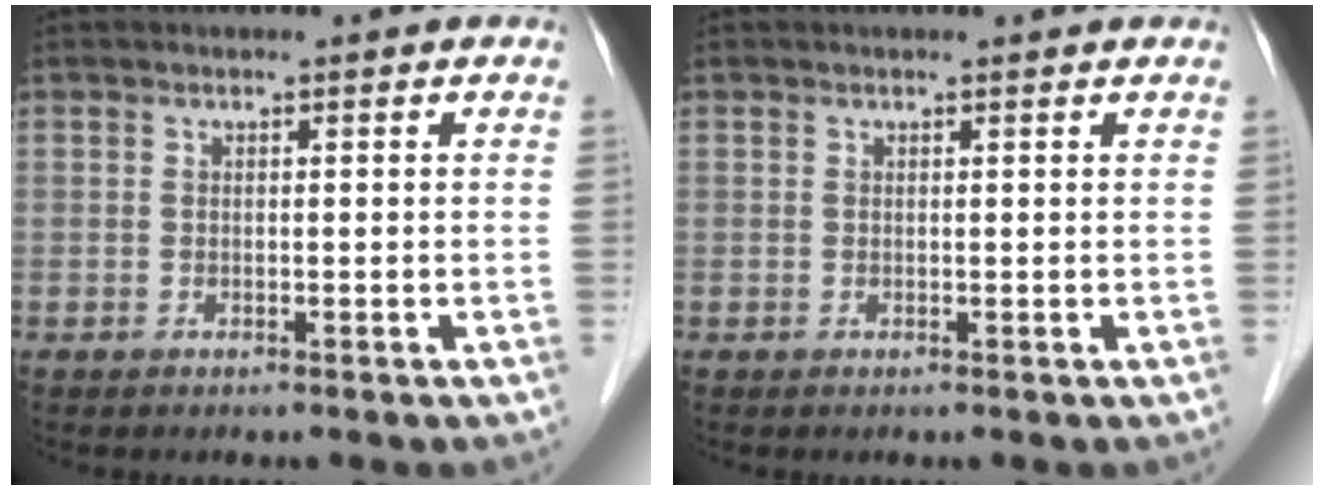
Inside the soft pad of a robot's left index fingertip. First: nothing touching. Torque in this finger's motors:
{"motor_torque": [0.15, -0.06, -0.02, -0.01]}